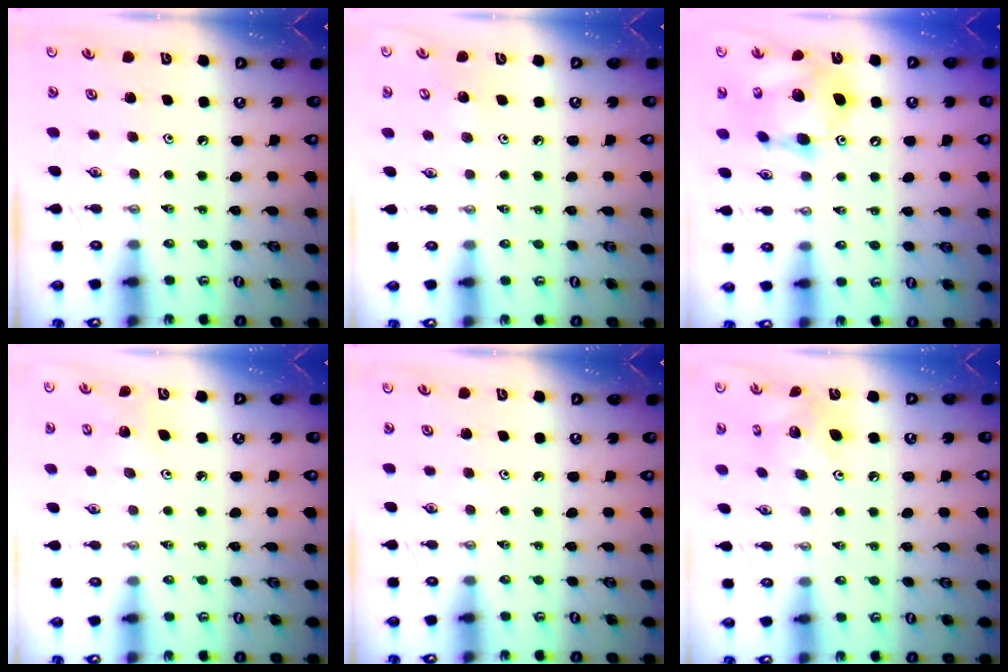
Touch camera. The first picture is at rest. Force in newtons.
{"total": 3.8, "press": 3.7, "slide": 0.4}
{"total": 14.5, "press": 14.4, "slide": 2.0}
{"total": 3.7, "press": 3.6, "slide": 0.3}
{"total": 0.0}
{"total": 8.6, "press": 8.5, "slide": 0.6}